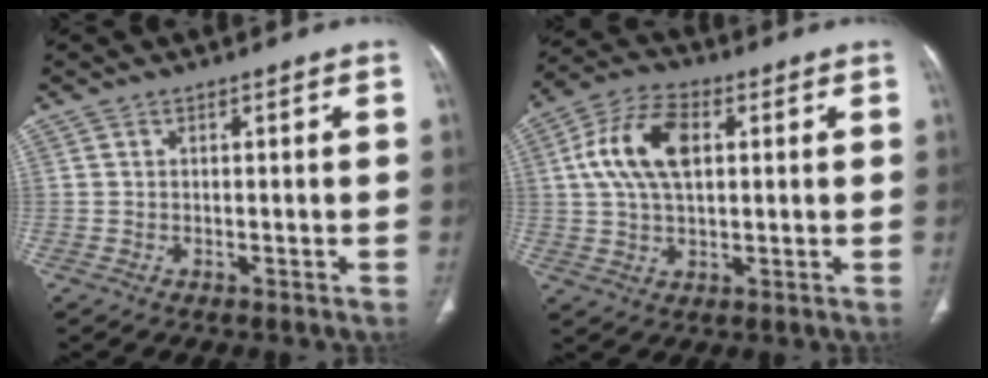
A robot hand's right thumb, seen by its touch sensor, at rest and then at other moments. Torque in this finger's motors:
{"motor_torque": [0.11, 0.31, 0.24, -0.16, 0.16]}